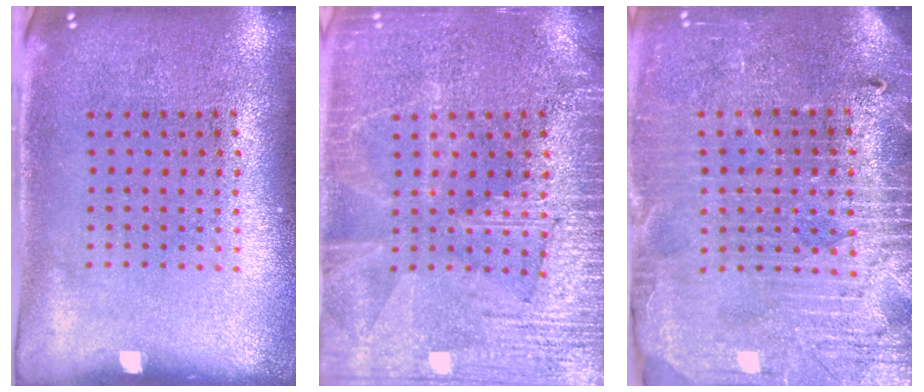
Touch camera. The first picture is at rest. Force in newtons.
{"total": 4.7, "press": 4.7, "slide": 0.7}
{"total": 3.8, "press": 3.6, "slide": 1.3}